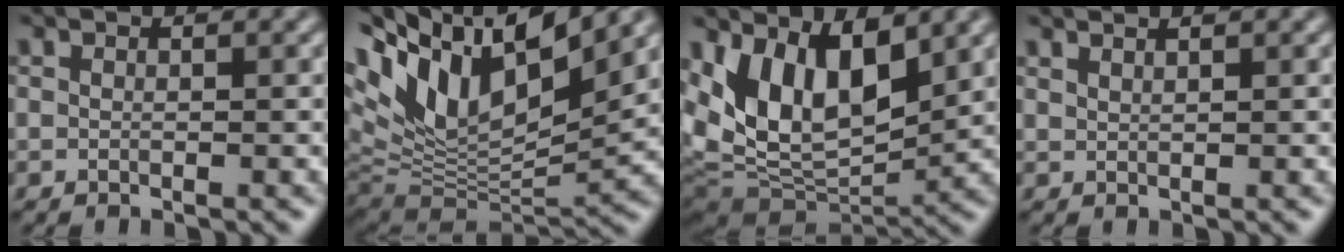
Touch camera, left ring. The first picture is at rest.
{"total": 13.9, "force": [5.9, 6.7, 10.7], "torque": [-0.223, 0.027, 0.111]}
{"total": 10.6, "force": [2.0, 6.2, 8.3], "torque": [-0.135, -0.015, 0.042]}
{"total": 1.3, "force": [1.2, 0.4, 0.5], "torque": [0.002, 0.011, 0.007]}